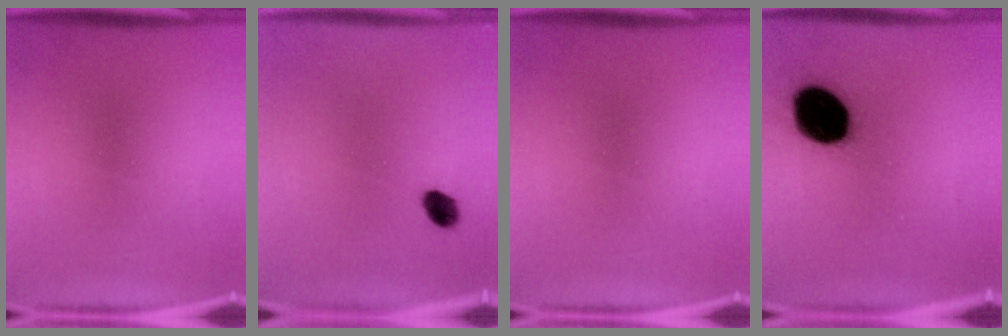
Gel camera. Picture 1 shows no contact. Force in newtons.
{"total": 3.1}
{"total": 0.0}
{"total": 18.6}